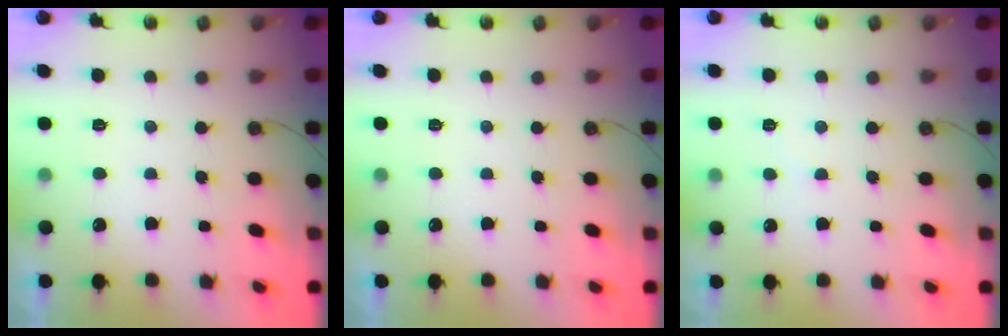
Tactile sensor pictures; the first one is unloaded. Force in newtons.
{"total": 0.0}
{"total": 4.1, "press": 4.1, "slide": 0.6}